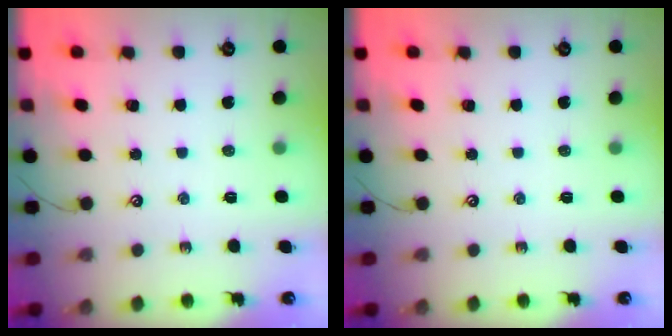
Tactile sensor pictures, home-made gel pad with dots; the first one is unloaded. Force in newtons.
{"total": 0.0}